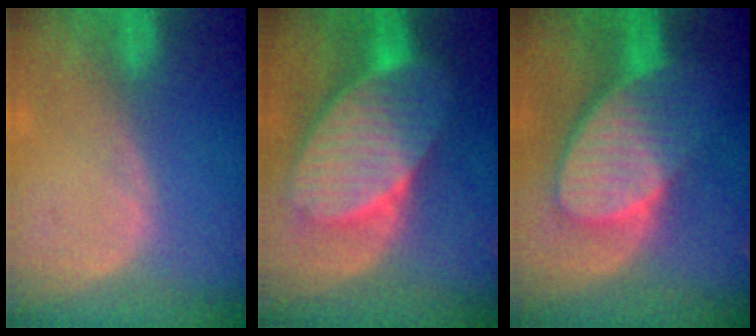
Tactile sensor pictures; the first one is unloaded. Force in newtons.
{"total": 10.9, "press": 10.9, "slide": 0.5}
{"total": 8.9, "press": 8.1, "slide": 3.7}